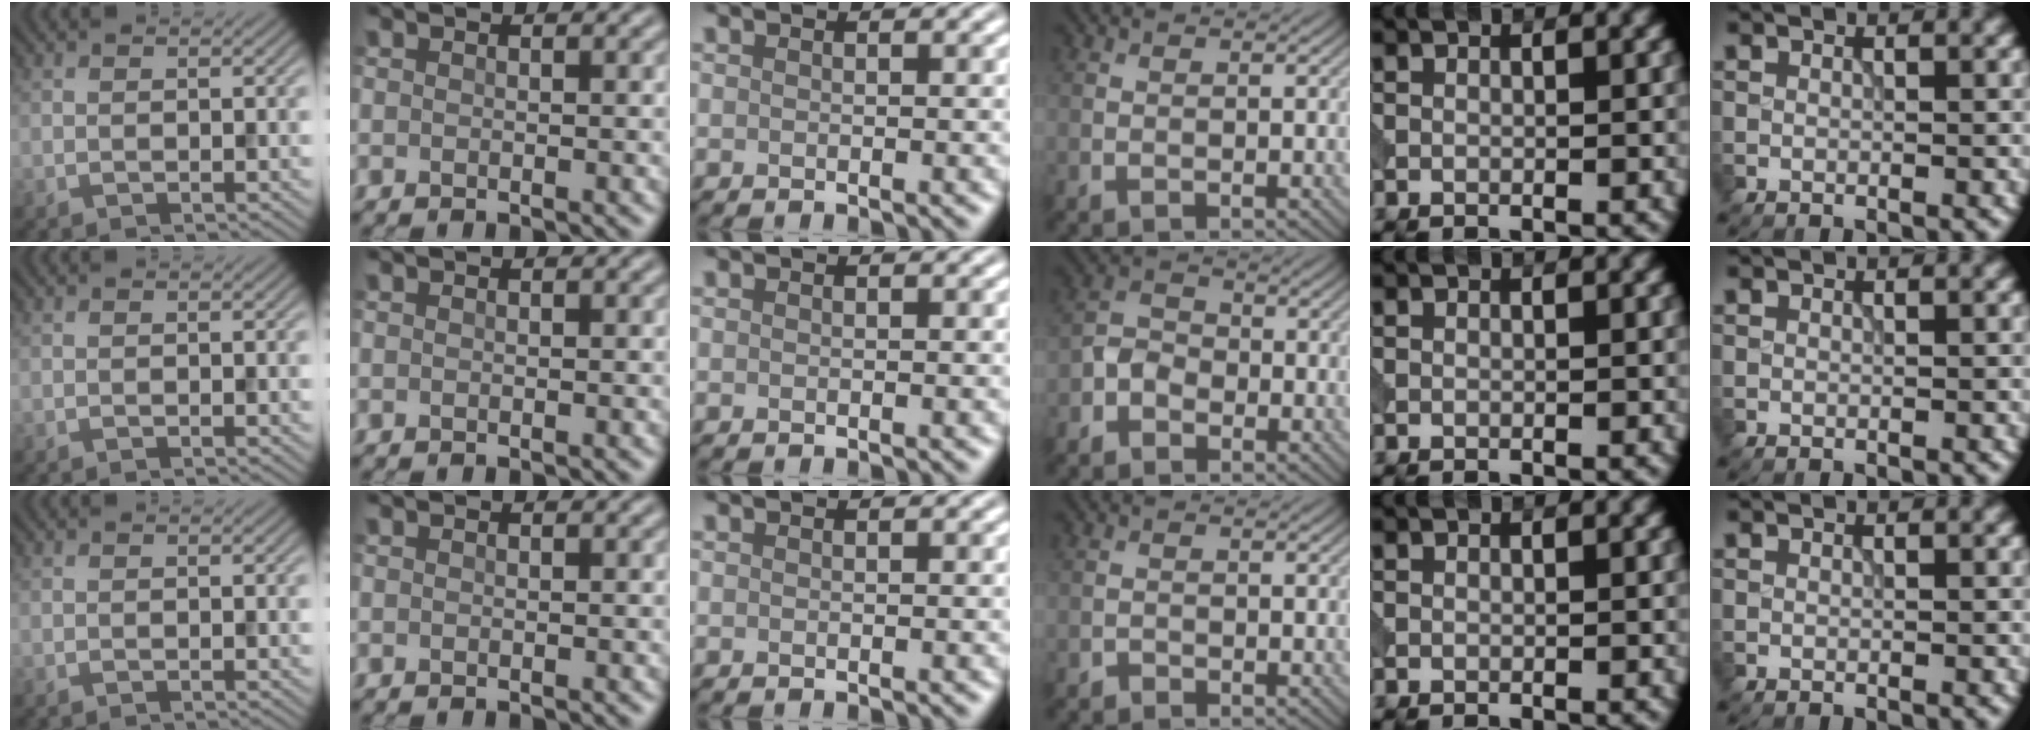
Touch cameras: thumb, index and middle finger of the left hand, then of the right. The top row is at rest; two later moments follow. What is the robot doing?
{"motion": "open", "object": "sandwich press"}